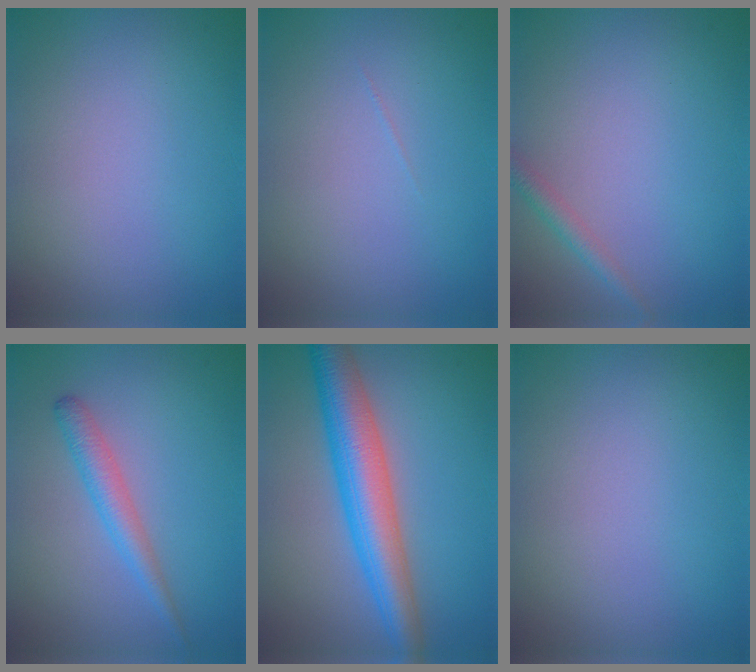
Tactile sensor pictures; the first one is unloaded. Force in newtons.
{"total": 0.0}
{"total": 1.5, "press": 1.5, "slide": 0.0}
{"total": 2.3, "press": 2.3, "slide": 0.0}
{"total": 7.0, "press": 7.0, "slide": 0.1}
{"total": 0.0}